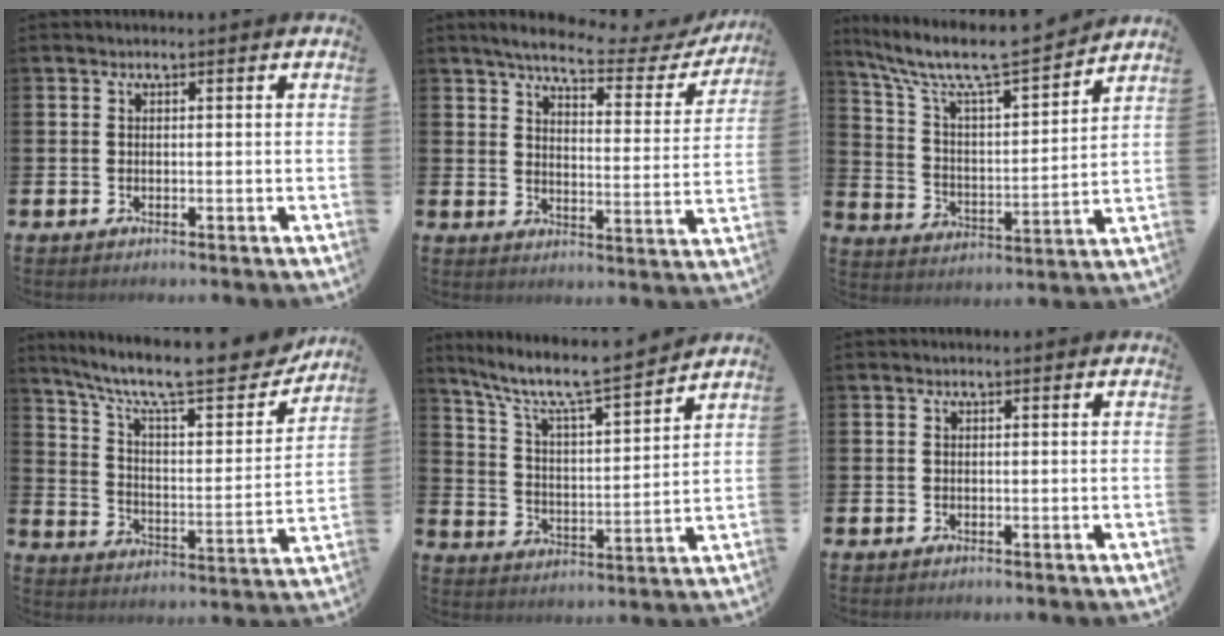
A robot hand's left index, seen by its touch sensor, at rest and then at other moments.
{"total": 6.0, "force": [5.2, 1.3, 2.7], "torque": [-0.061, -0.035, 0.081]}
{"total": 9.5, "force": [8.4, 1.4, 4.2], "torque": [-0.118, -0.058, 0.139]}
{"total": 11.6, "force": [9.8, 2.5, 5.7], "torque": [-0.127, -0.070, 0.161]}
{"total": 8.5, "force": [7.6, 0.8, 3.8], "torque": [-0.107, -0.052, 0.125]}
{"total": 0.0}